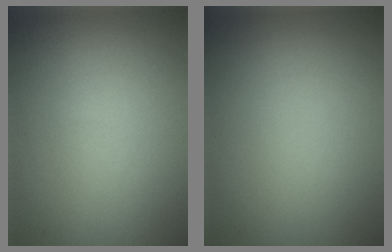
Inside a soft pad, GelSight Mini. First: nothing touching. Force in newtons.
{"total": 0.0}